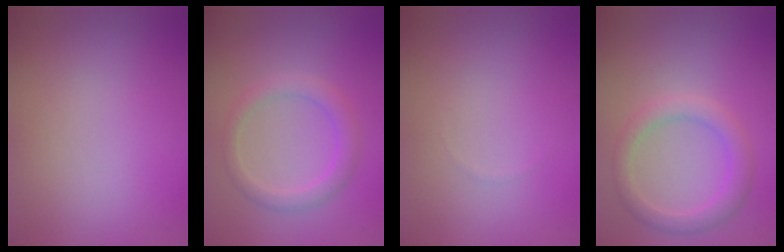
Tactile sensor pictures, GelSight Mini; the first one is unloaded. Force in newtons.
{"total": 2.4, "press": 2.4, "slide": 0.1}
{"total": 0.0}
{"total": 2.8, "press": 2.8, "slide": 0.1}